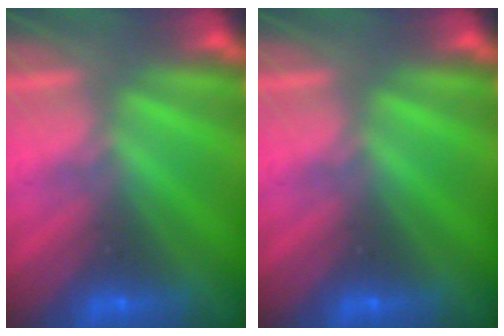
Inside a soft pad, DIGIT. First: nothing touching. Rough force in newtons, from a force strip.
{"total": 0.0}